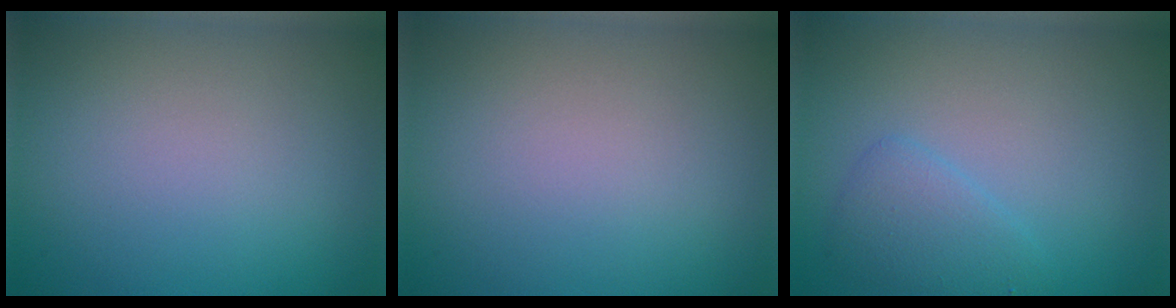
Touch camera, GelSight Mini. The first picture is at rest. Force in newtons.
{"total": 0.0}
{"total": 2.1, "press": 2.1, "slide": 0.1}